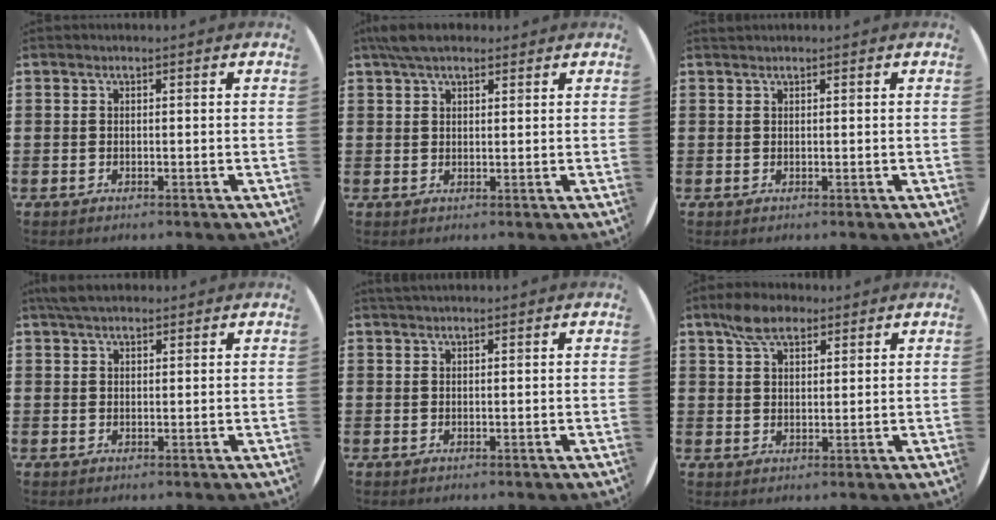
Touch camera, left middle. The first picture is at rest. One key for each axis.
{"total": 4.0, "fx": 3.3, "fy": 1.5, "fz": 1.7, "tx": -0.033, "ty": -0.001, "tz": 0.061}
{"total": 0.0}
{"total": 2.8, "fx": 2.5, "fy": 0.9, "fz": 1.0, "tx": -0.025, "ty": 0.005, "tz": 0.047}
{"total": 0.7, "fx": 0.6, "fy": 0.0, "fz": 0.2, "tx": -0.004, "ty": 0.000, "tz": 0.013}
{"total": 5.1, "fx": 3.8, "fy": 2.5, "fz": 2.3, "tx": -0.048, "ty": 0.003, "tz": 0.070}